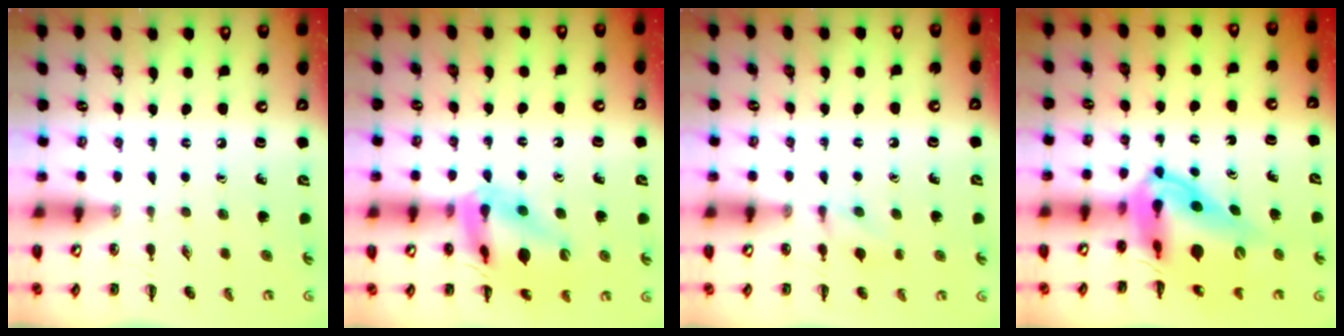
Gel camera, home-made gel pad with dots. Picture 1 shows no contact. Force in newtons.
{"total": 16.6, "press": 16.4, "slide": 2.3}
{"total": 5.8, "press": 5.5, "slide": 1.8}
{"total": 14.0, "press": 13.4, "slide": 4.0}